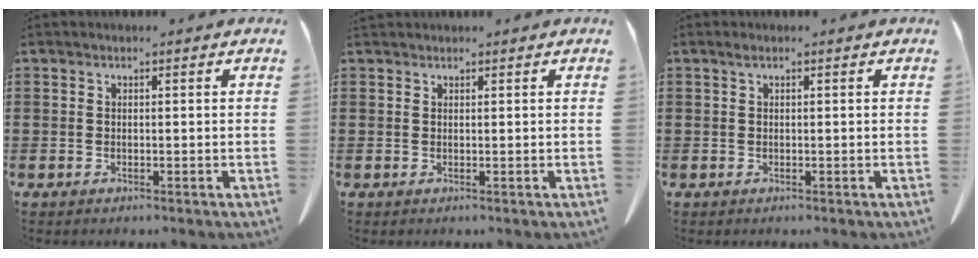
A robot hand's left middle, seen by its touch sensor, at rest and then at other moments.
{"total": 0.6, "force": [0.6, 0.1, 0.0], "torque": [-0.003, -0.002, 0.013]}
{"total": 0.6, "force": [0.3, 0.1, 0.5], "torque": [-0.011, 0.002, 0.005]}